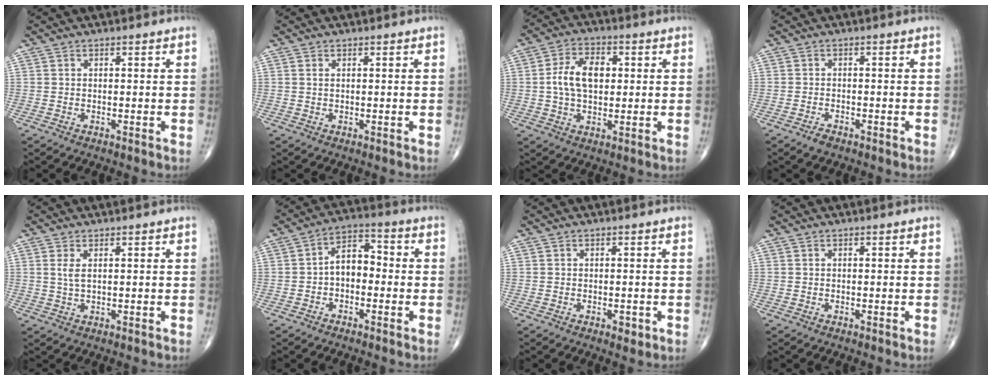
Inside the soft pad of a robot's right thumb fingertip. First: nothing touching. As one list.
[{"total": 0.6, "force": [0.3, 0.3, 0.5], "torque": [-0.009, 0.005, 0.006]}, {"total": 9.2, "force": [0.9, 5.8, 7.2], "torque": [-0.121, 0.012, 0.015]}, {"total": 1.8, "force": [-1.3, 0.9, 0.8], "torque": [-0.018, 0.004, -0.022]}, {"total": 2.2, "force": [0.8, 0.8, 2.0], "torque": [-0.041, -0.002, 0.021]}, {"total": 7.0, "force": [-1.0, 4.6, 5.3], "torque": [-0.065, 0.031, -0.031]}, {"total": 1.5, "force": [-0.6, 0.9, 1.1], "torque": [-0.010, -0.001, -0.005]}, {"total": 0.0}]